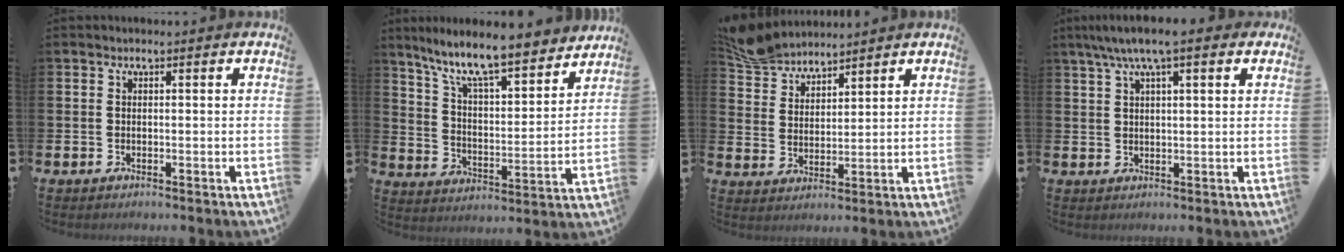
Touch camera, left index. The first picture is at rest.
{"total": 10.3, "force": [9.1, 1.4, 4.6], "torque": [-0.115, -0.065, 0.154]}
{"total": 5.8, "force": [5.7, 1.2, 0.4], "torque": [-0.028, -0.027, 0.106]}
{"total": 6.1, "force": [4.2, 1.3, 4.2], "torque": [-0.073, -0.006, 0.069]}